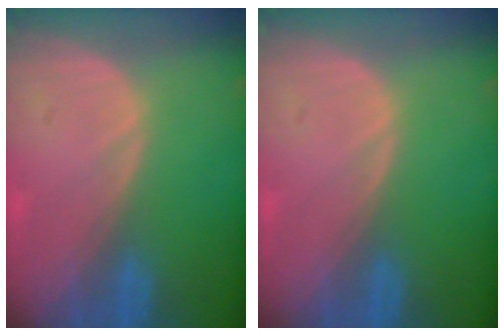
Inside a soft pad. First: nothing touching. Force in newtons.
{"total": 0.0}